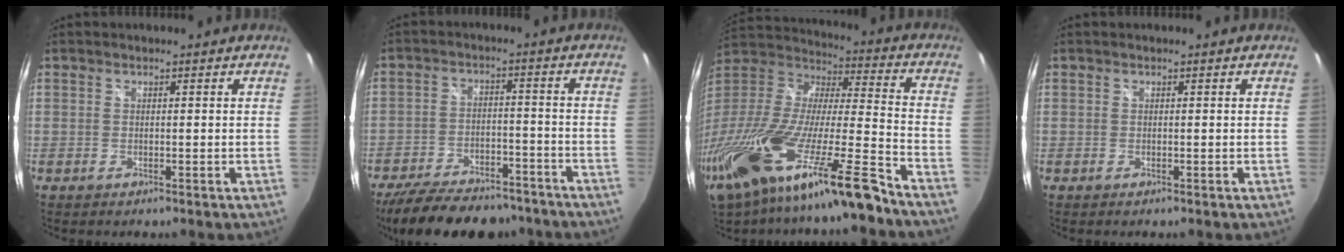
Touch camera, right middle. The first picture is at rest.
{"total": 20.5, "force": [-16.8, 7.6, 9.0], "torque": [-0.185, -0.001, -0.235]}
{"total": 30.2, "force": [-20.4, 3.4, 22.0], "torque": [-0.408, -0.075, -0.356]}
{"total": 0.0}